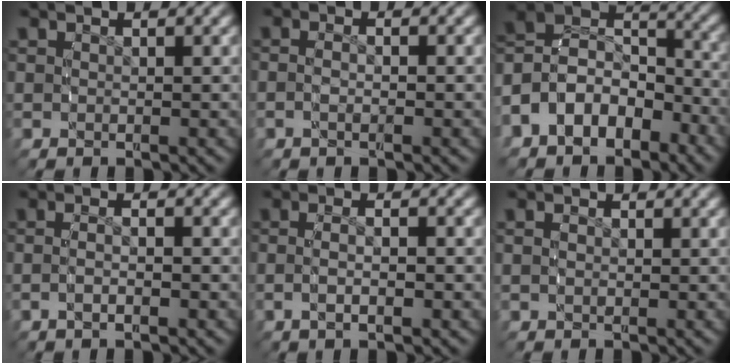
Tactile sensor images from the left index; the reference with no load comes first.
{"total": 2.0, "force": [-0.6, 0.8, 1.7], "torque": [-0.039, 0.002, -0.014]}
{"total": 10.2, "force": [-1.1, 8.3, 5.8], "torque": [-0.125, -0.007, -0.025]}
{"total": 2.5, "force": [-1.0, 0.8, 2.1], "torque": [-0.042, 0.004, -0.019]}
{"total": 3.0, "force": [-0.7, 1.0, 2.7], "torque": [-0.054, 0.007, -0.015]}
{"total": 1.5, "force": [0.0, 1.1, 1.0], "torque": [-0.021, -0.002, -0.002]}